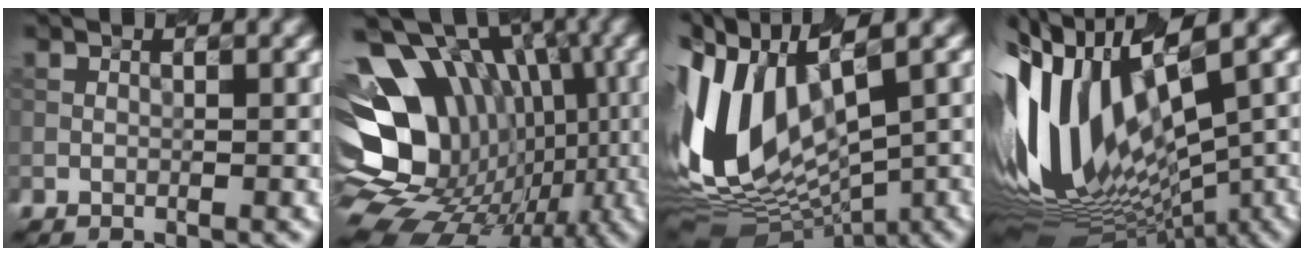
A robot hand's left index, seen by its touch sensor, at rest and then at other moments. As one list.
[{"total": 17.4, "force": [-0.5, 13.7, 10.6], "torque": [-0.162, 0.017, -0.008]}, {"total": 13.6, "force": [0.7, 7.3, 11.5], "torque": [-0.247, 0.005, 0.029]}, {"total": 14.7, "force": [0.4, 7.1, 12.9], "torque": [-0.268, 0.007, 0.017]}]